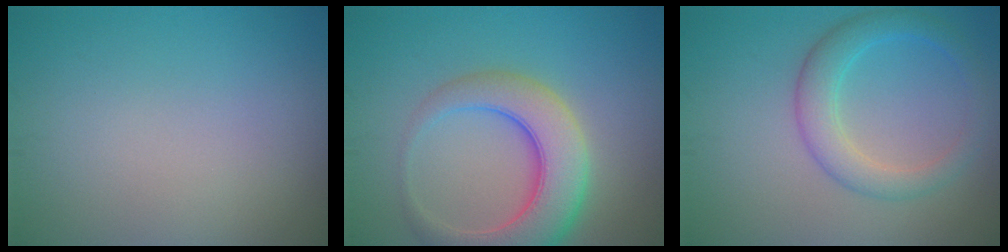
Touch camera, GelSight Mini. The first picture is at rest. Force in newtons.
{"total": 7.4, "press": 7.3, "slide": 0.6}
{"total": 2.6, "press": 2.6, "slide": 0.2}